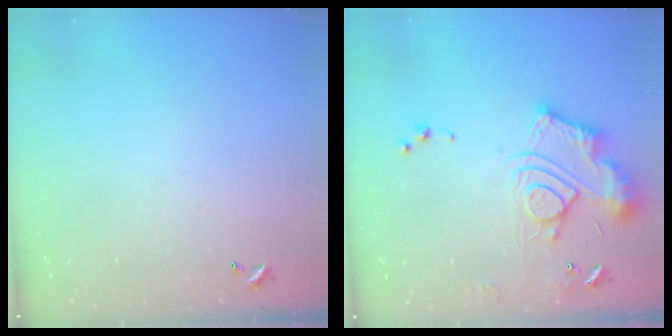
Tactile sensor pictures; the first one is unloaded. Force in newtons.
{"total": 14.1, "press": 14.1, "slide": 1.3}